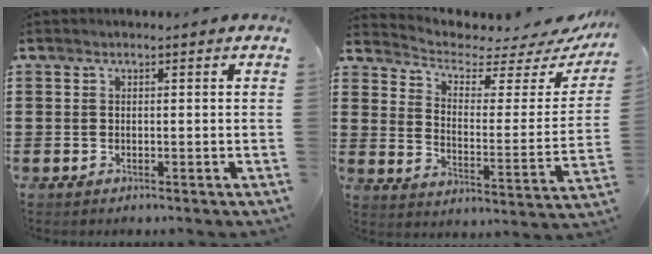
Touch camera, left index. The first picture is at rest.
{"total": 3.9, "force": [3.1, 1.5, 1.8], "torque": [-0.056, -0.026, 0.048]}